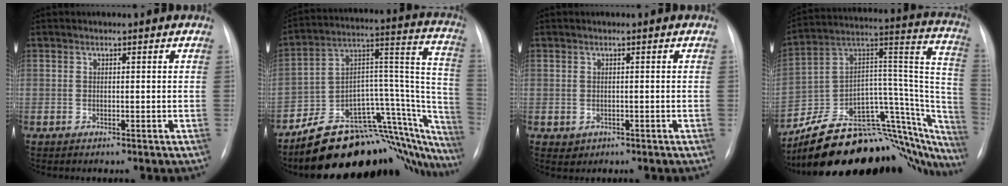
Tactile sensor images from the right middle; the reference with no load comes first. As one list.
[{"total": 28.1, "force": [-23.4, 9.4, 12.5], "torque": [-0.073, 0.055, -0.329]}, {"total": 1.3, "force": [-0.3, 1.2, 0.3], "torque": [-0.005, 0.002, 0.002]}, {"total": 32.3, "force": [-27.0, 11.0, 13.9], "torque": [-0.118, 0.044, -0.380]}]